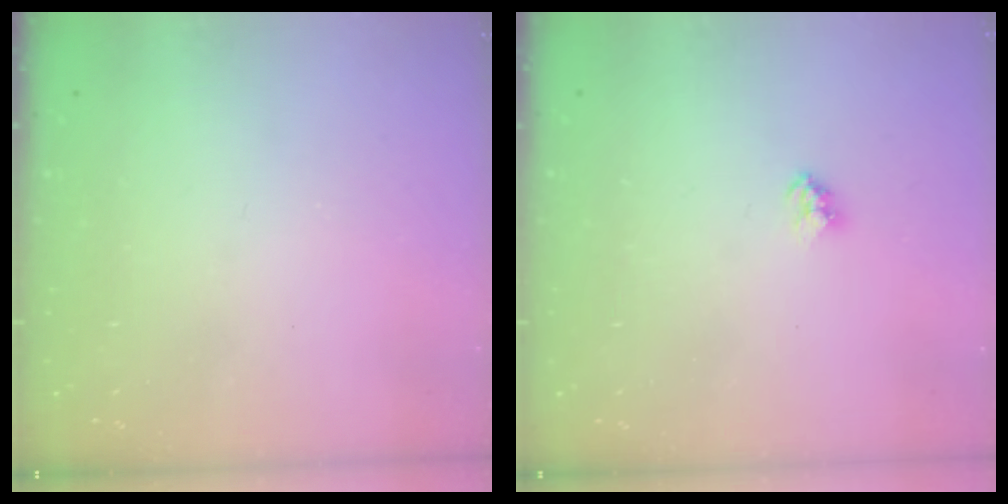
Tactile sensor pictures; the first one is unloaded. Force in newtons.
{"total": 2.4, "press": 2.4, "slide": 0.2}